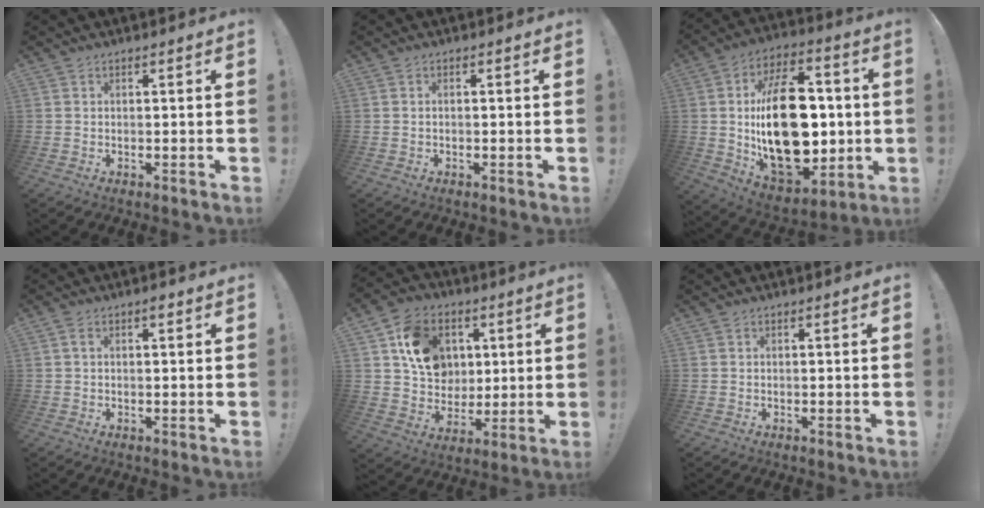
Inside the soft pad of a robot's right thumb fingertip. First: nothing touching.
{"total": 0.6, "force": [-0.4, 0.1, 0.4], "torque": [-0.007, 0.000, -0.008]}
{"total": 30.3, "force": [0.3, 17.7, 24.6], "torque": [-0.425, -0.005, 0.020]}
{"total": 1.6, "force": [0.5, 0.7, 1.3], "torque": [-0.024, 0.003, 0.007]}
{"total": 15.1, "force": [4.8, 12.4, 7.1], "torque": [-0.099, -0.008, 0.100]}
{"total": 0.0}